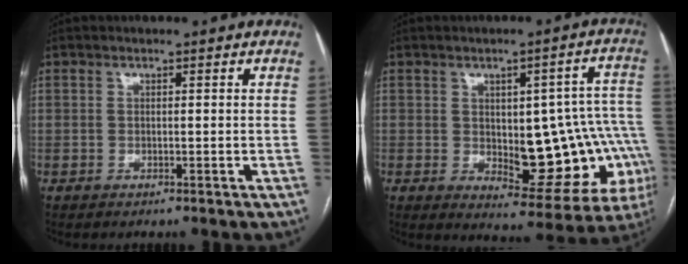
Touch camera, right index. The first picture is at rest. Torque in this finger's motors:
{"motor_torque": [1.15, -0.57, 0.31, 0.05]}